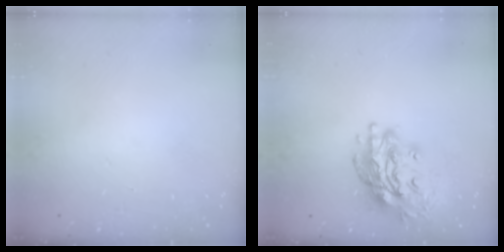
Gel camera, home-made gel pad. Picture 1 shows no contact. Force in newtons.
{"total": 17.4, "press": 17.3, "slide": 1.8}